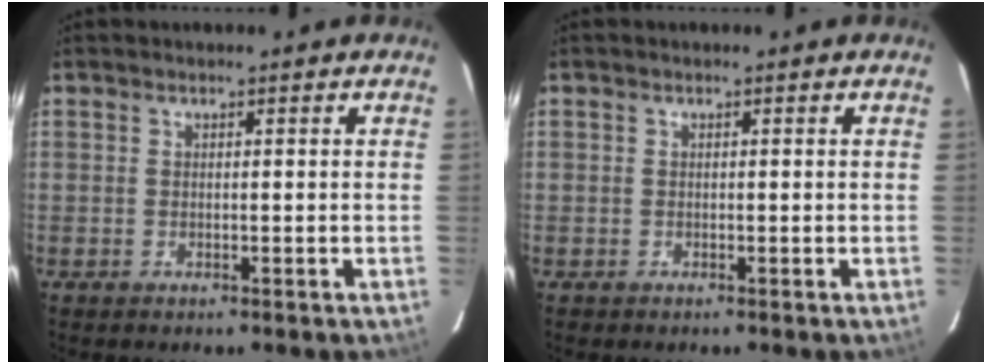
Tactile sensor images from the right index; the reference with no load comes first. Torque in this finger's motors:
{"motor_torque": [-0.32, 0.15, -0.44, -0.19]}